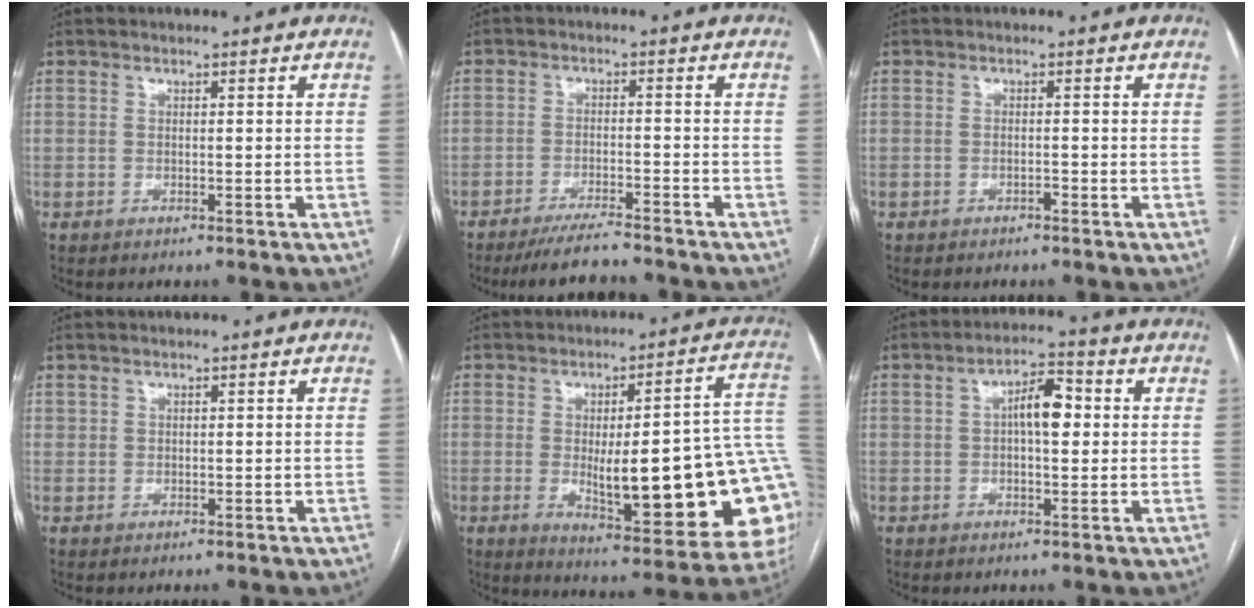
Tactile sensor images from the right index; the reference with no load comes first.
{"total": 6.3, "force": [-5.8, 0.0, 2.4], "torque": [-0.037, -0.017, -0.101]}
{"total": 0.6, "force": [-0.5, 0.2, 0.3], "torque": [-0.008, 0.000, -0.007]}
{"total": 0.8, "force": [0.5, 0.6, 0.2], "torque": [0.003, 0.001, 0.008]}
{"total": 25.7, "force": [-3.1, 5.8, 24.8], "torque": [-0.235, 0.011, -0.025]}
{"total": 6.0, "force": [0.8, 2.1, 5.5], "torque": [-0.093, 0.017, 0.010]}